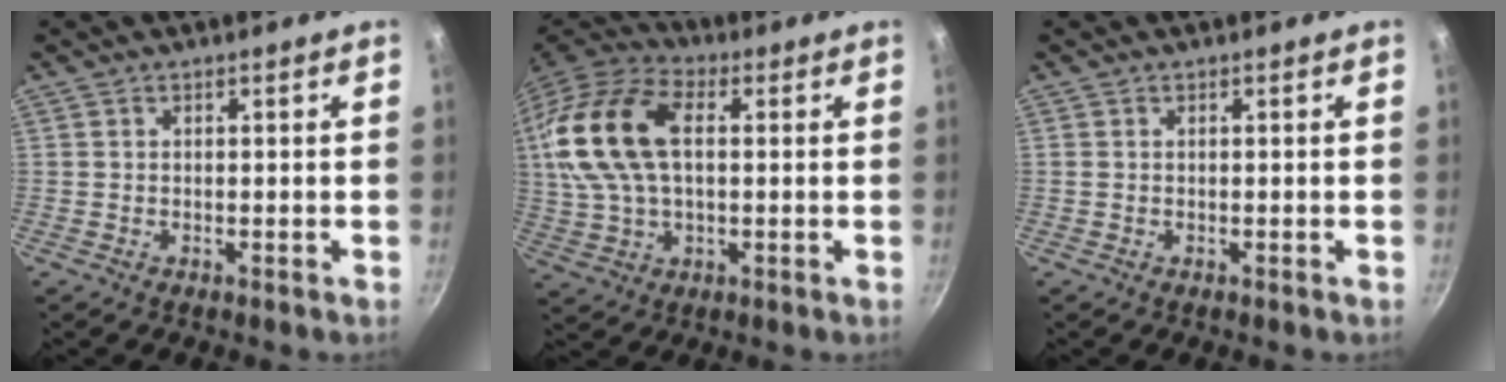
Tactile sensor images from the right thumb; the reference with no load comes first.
{"total": 19.3, "force": [3.1, 11.5, 15.2], "torque": [-0.297, 0.025, 0.048]}
{"total": 0.0}